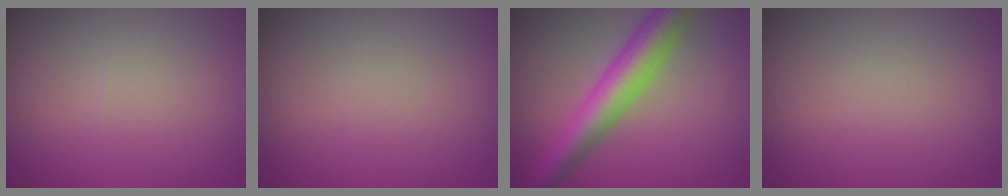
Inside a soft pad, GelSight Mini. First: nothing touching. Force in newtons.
{"total": 0.0}
{"total": 6.6, "press": 6.6, "slide": 0.1}
{"total": 0.0}